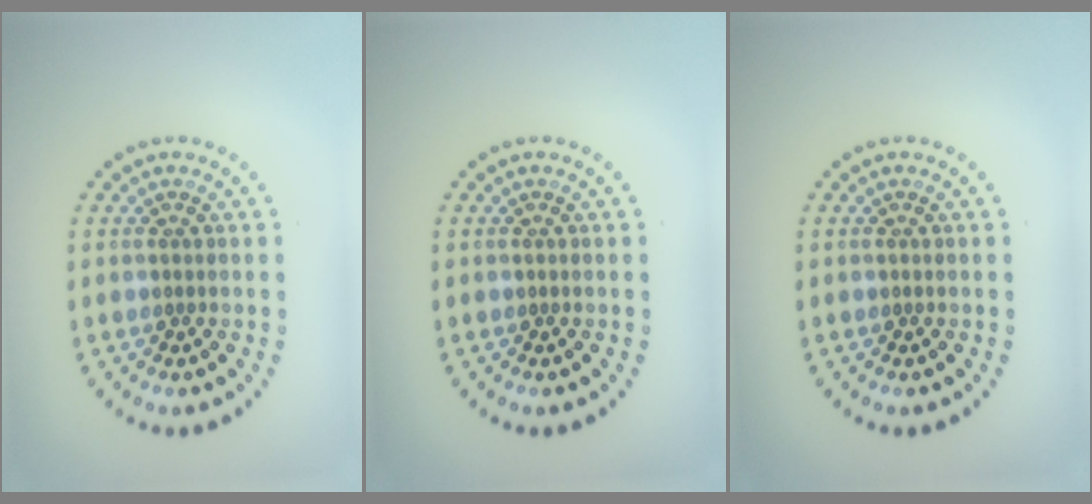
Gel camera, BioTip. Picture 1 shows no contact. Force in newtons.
{"total": 0.0}
{"total": 0.0}